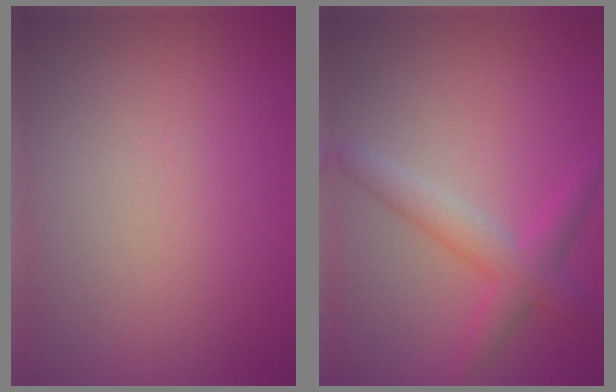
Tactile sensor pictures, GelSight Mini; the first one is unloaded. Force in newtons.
{"total": 3.3, "press": 3.3, "slide": 0.1}